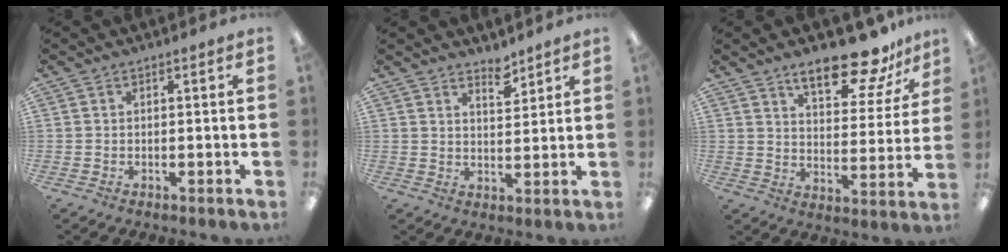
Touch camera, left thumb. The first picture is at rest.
{"total": 4.4, "force": [3.9, 1.5, 1.2], "torque": [0.000, -0.034, 0.067]}
{"total": 15.1, "force": [11.8, 4.9, 8.2], "torque": [-0.115, -0.075, 0.201]}